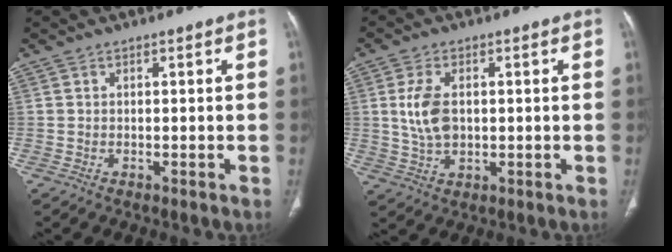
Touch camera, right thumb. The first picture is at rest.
{"total": 7.1, "force": [0.8, 4.3, 5.5], "torque": [-0.112, -0.001, 0.020]}